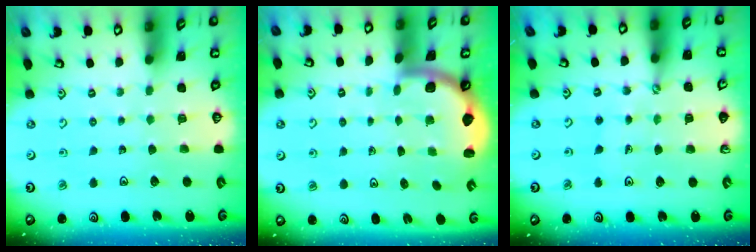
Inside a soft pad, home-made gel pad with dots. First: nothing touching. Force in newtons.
{"total": 1.8, "press": 1.8, "slide": 0.1}
{"total": 2.4, "press": 2.0, "slide": 1.3}